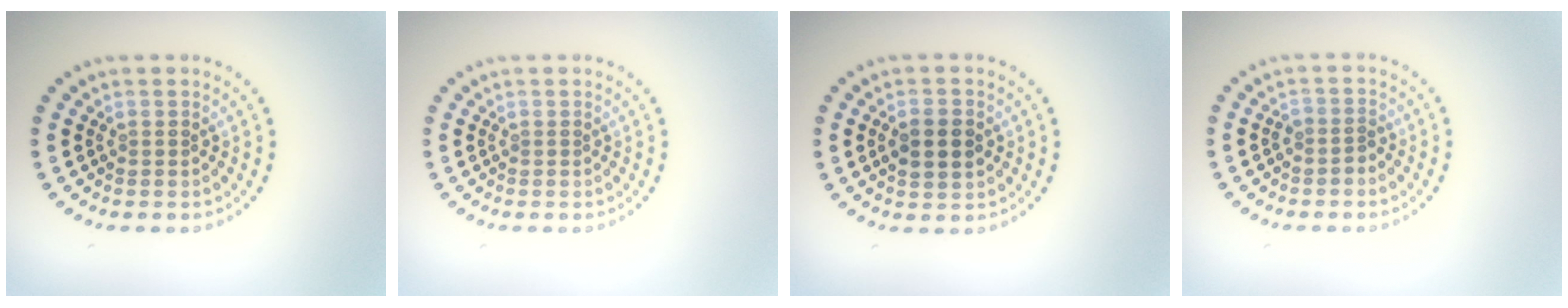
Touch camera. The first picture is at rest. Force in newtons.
{"total": 0.0}
{"total": 2.9, "press": 2.9, "slide": 0.2}
{"total": 1.3, "press": 1.0, "slide": 0.8}